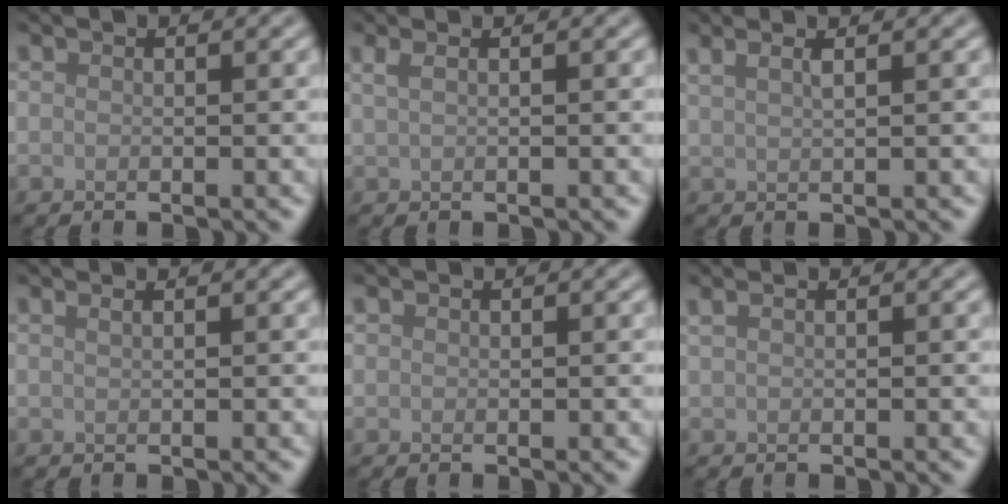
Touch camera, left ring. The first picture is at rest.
{"total": 1.8, "force": [0.9, 0.8, 1.3], "torque": [-0.023, -0.003, 0.005]}
{"total": 2.7, "force": [1.7, 1.0, 1.9], "torque": [-0.013, 0.006, 0.005]}
{"total": 1.4, "force": [0.9, 0.7, 0.9], "torque": [0.000, -0.004, 0.000]}
{"total": 0.6, "force": [0.4, 0.5, 0.1], "torque": [0.000, 0.001, 0.008]}
{"total": 1.3, "force": [0.8, 0.6, 0.8], "torque": [-0.015, -0.003, 0.010]}